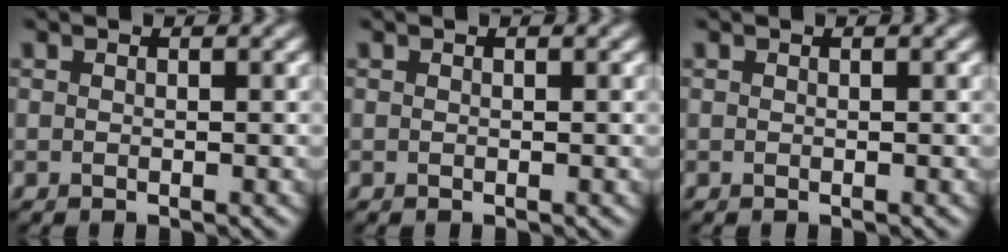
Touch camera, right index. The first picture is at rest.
{"total": 0.0}
{"total": 0.0}